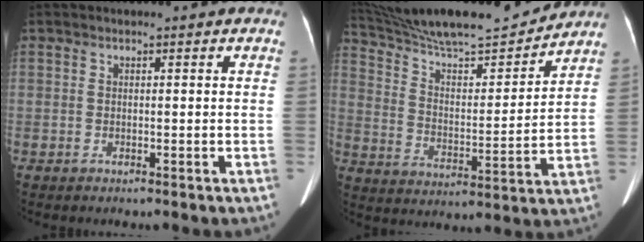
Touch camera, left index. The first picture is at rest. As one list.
[{"total": 19.7, "force": [18.3, 1.6, 7.2], "torque": [-0.131, -0.001, 0.291]}]